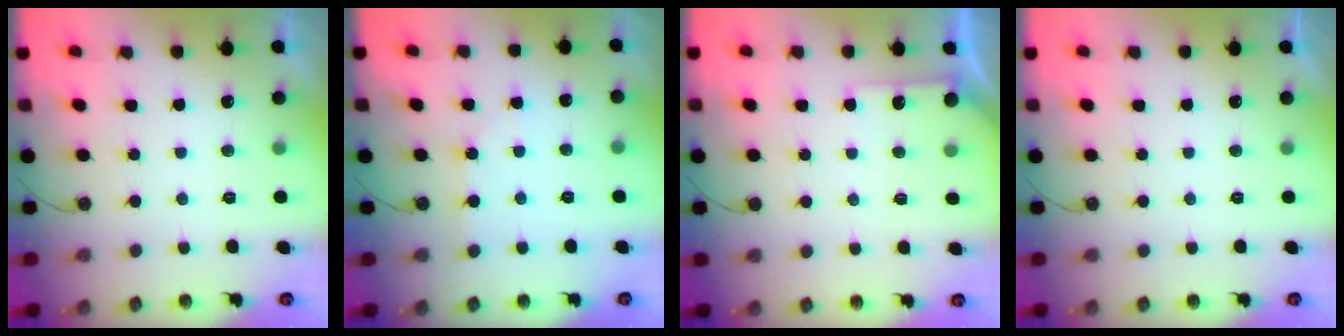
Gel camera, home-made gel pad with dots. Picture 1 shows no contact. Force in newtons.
{"total": 4.1, "press": 4.1, "slide": 0.2}
{"total": 3.9, "press": 3.9, "slide": 0.4}
{"total": 0.0}